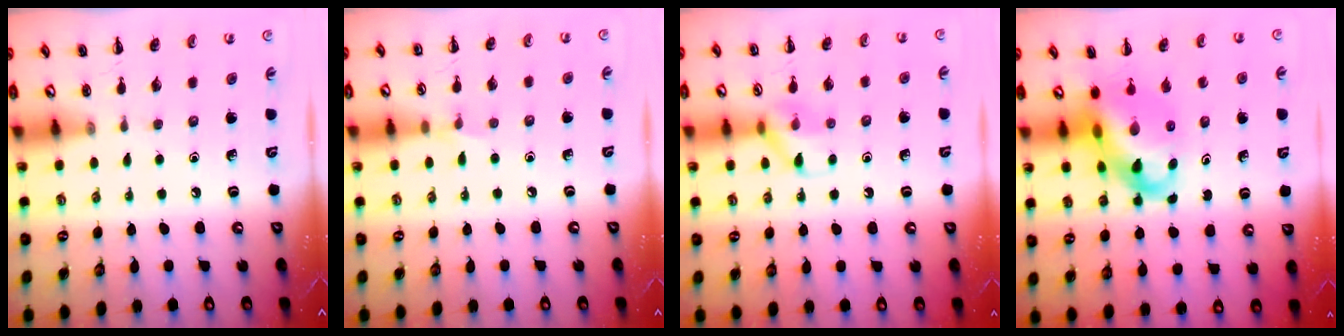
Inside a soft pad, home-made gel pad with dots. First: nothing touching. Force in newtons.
{"total": 4.4, "press": 4.2, "slide": 1.3}
{"total": 8.6, "press": 8.6, "slide": 0.6}
{"total": 10.7, "press": 10.3, "slide": 3.1}